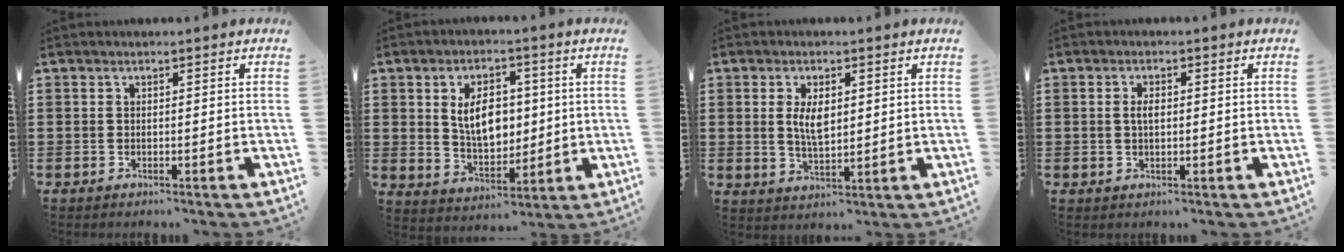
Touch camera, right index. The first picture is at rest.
{"total": 7.5, "force": [1.1, 4.8, 5.6], "torque": [-0.096, 0.007, 0.015]}
{"total": 4.6, "force": [1.0, 2.0, 4.0], "torque": [-0.075, 0.003, 0.015]}
{"total": 1.9, "force": [0.2, 0.8, 1.7], "torque": [-0.035, 0.006, 0.000]}